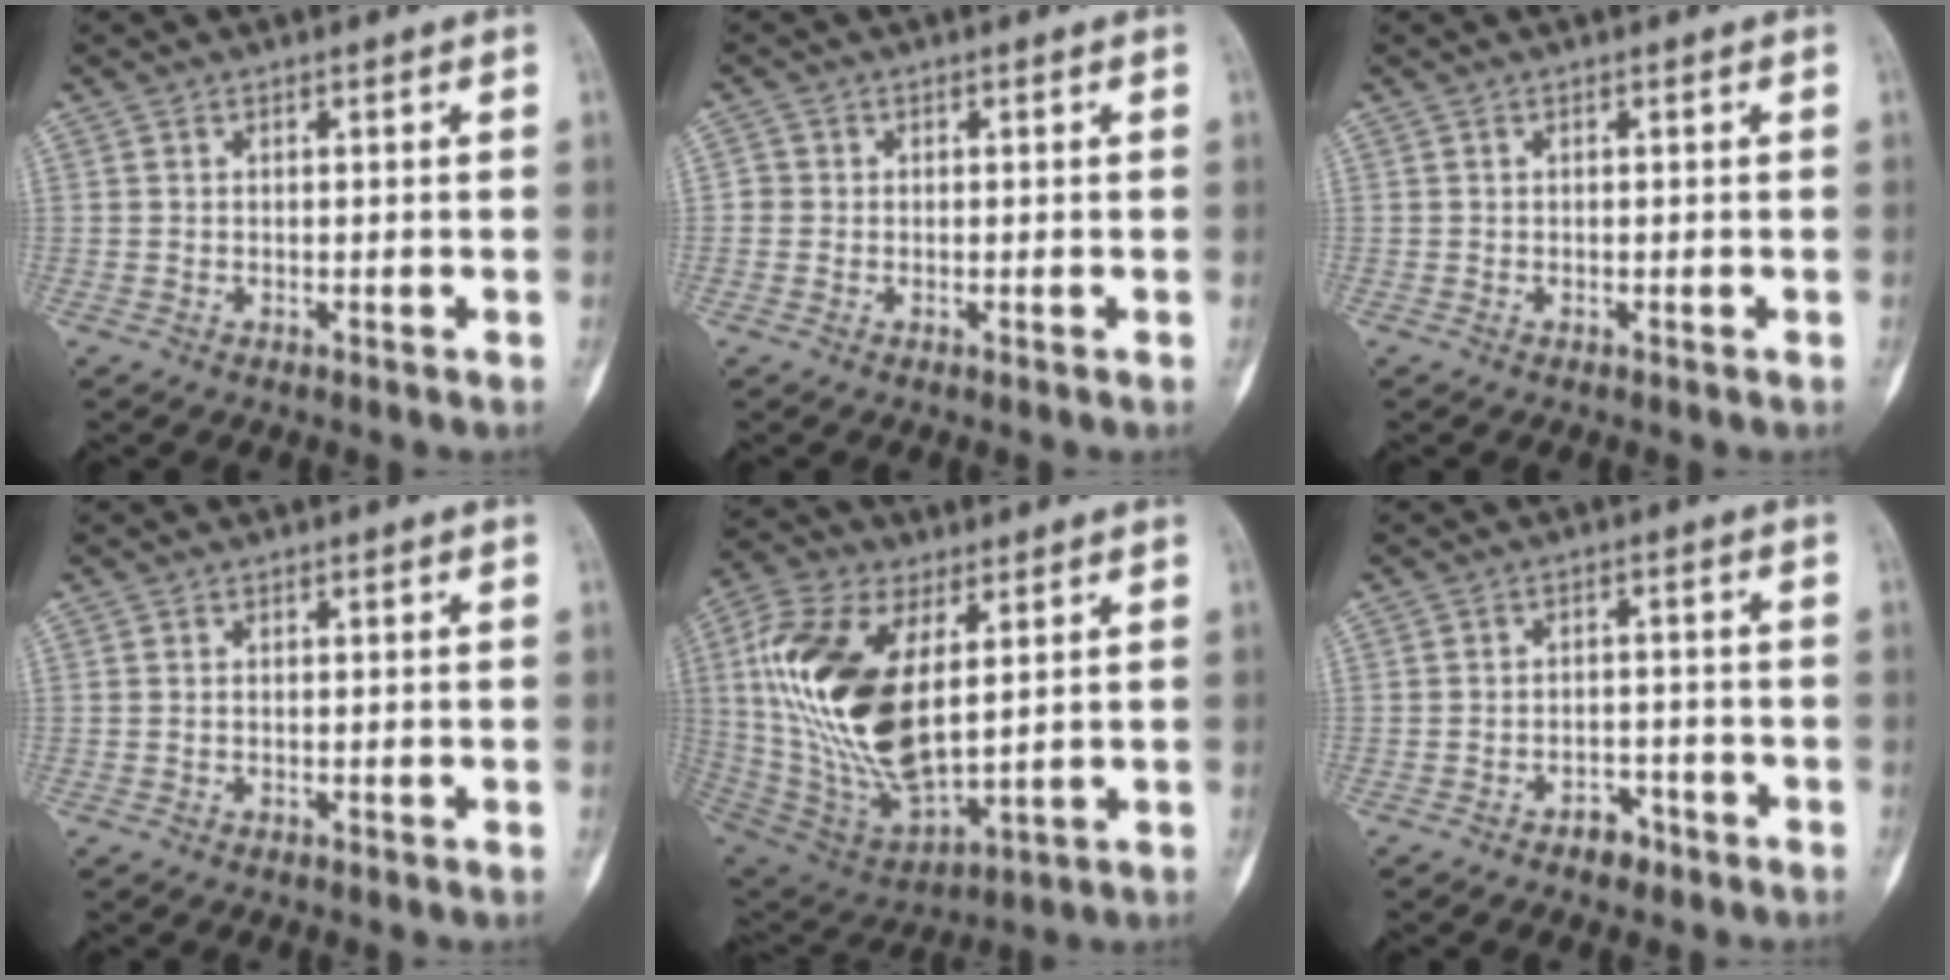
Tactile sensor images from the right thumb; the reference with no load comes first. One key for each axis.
{"total": 1.4, "fx": -0.1, "fy": 1.3, "fz": 0.3, "tx": 0.004, "ty": 0.005, "tz": -0.005}
{"total": 0.0}
{"total": 0.0}
{"total": 23.0, "fx": 4.5, "fy": 11.7, "fz": 19.2, "tx": -0.390, "ty": -0.023, "tz": 0.090}
{"total": 2.6, "fx": -1.8, "fy": 1.5, "fz": 1.0, "tx": -0.011, "ty": 0.013, "tz": -0.026}